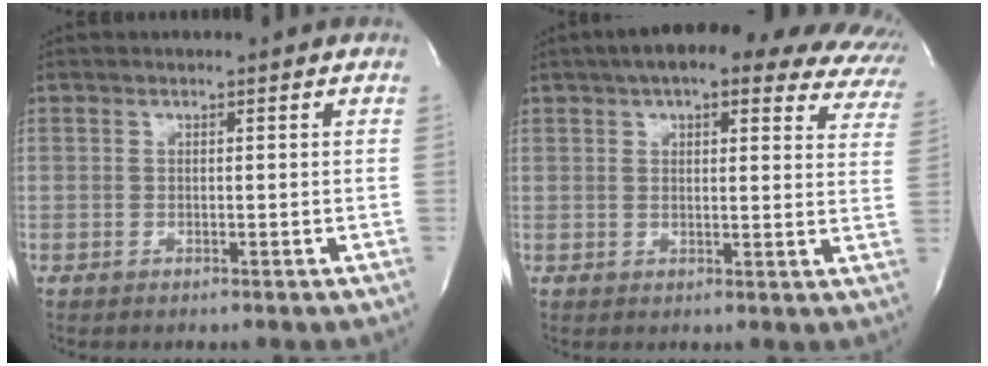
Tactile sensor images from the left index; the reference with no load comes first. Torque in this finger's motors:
{"motor_torque": [1.43, -0.71, 0.83, 0.13]}